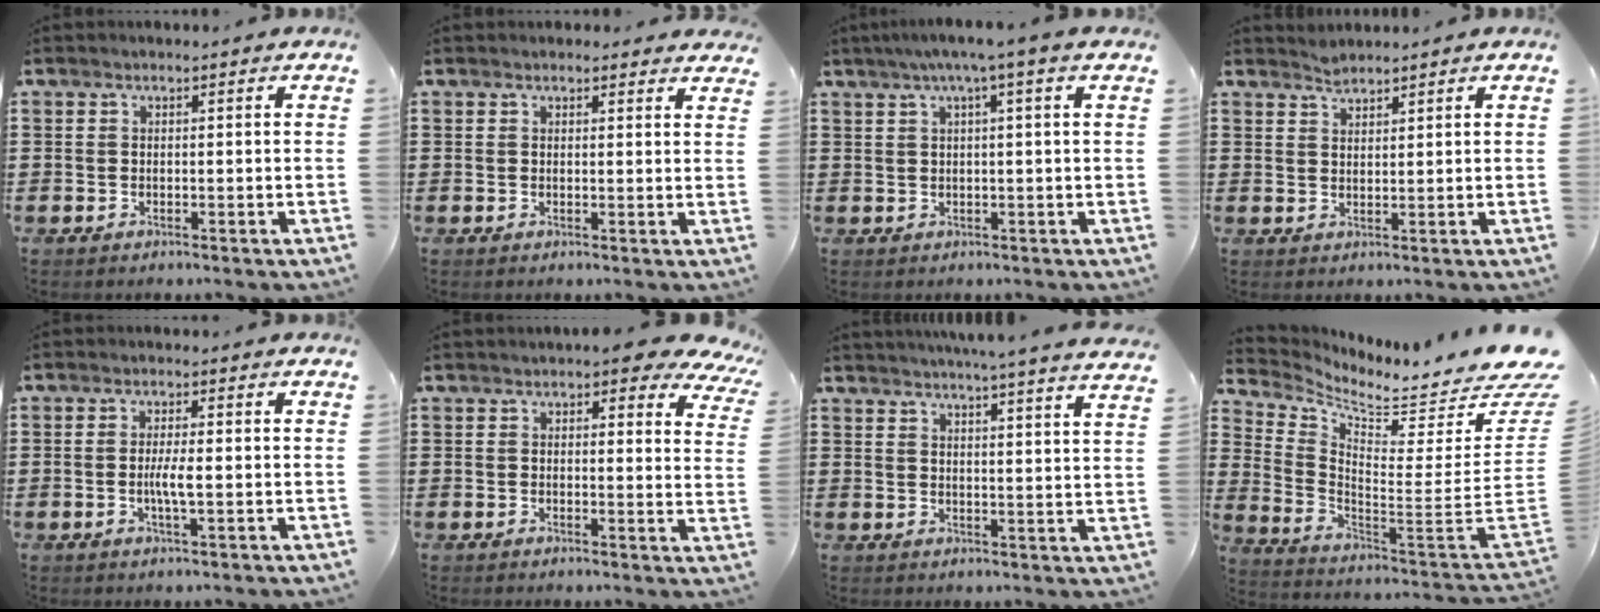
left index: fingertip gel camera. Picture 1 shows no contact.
{"total": 1.4, "force": [1.3, 0.4, 0.2], "torque": [0.001, 0.000, 0.023]}
{"total": 3.1, "force": [1.2, -0.5, 2.8], "torque": [-0.054, -0.003, 0.017]}
{"total": 1.8, "force": [1.8, 0.3, 0.2], "torque": [-0.008, 0.001, 0.035]}
{"total": 3.3, "force": [-0.4, 0.5, 3.3], "torque": [-0.066, -0.005, -0.011]}
{"total": 4.4, "force": [3.5, 1.3, 2.3], "torque": [-0.033, -0.014, 0.058]}
{"total": 4.3, "force": [4.1, -1.1, 0.9], "torque": [-0.034, -0.026, 0.070]}
{"total": 4.8, "force": [4.2, 0.4, 2.3], "torque": [-0.061, -0.064, 0.062]}